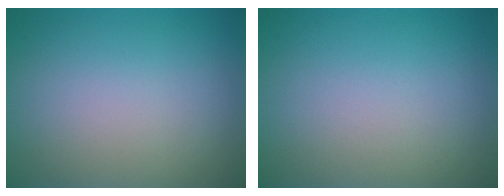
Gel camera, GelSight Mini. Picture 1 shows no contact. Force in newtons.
{"total": 0.0}